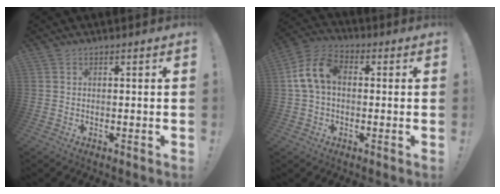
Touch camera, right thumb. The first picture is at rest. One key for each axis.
{"total": 11.2, "fx": 1.3, "fy": 7.3, "fz": 8.4, "tx": -0.162, "ty": 0.014, "tz": 0.028}